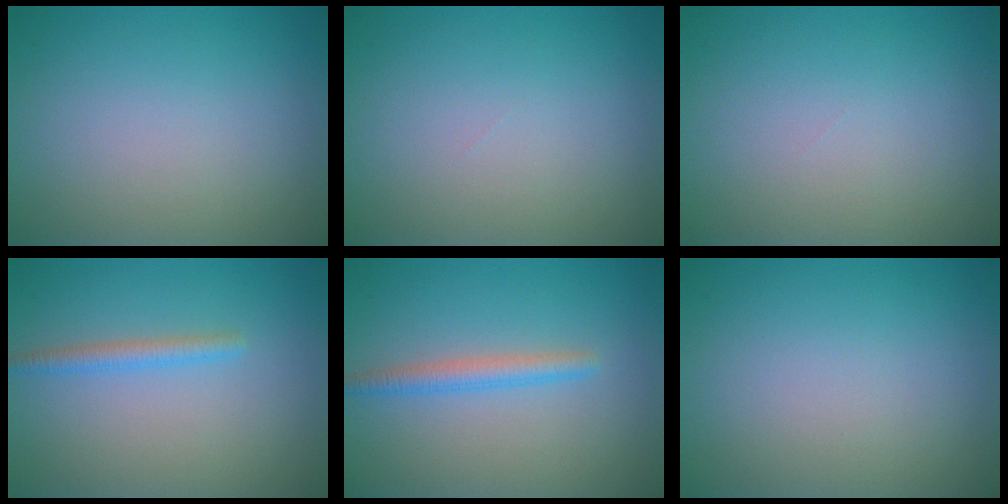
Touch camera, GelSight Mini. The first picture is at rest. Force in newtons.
{"total": 0.0}
{"total": 0.0}
{"total": 1.7, "press": 1.7, "slide": 0.1}
{"total": 2.1, "press": 2.1, "slide": 0.2}
{"total": 0.0}